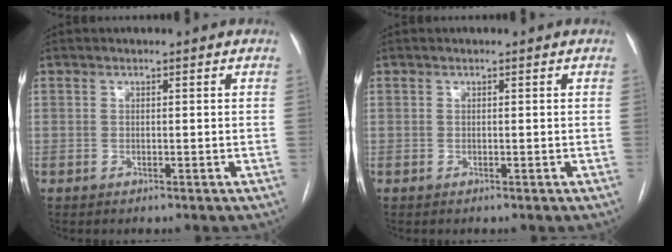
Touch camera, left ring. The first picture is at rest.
{"total": 0.0}